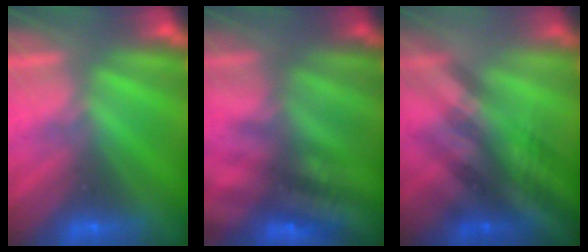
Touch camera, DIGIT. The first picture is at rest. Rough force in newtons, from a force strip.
{"total": 2.8}
{"total": 2.6}